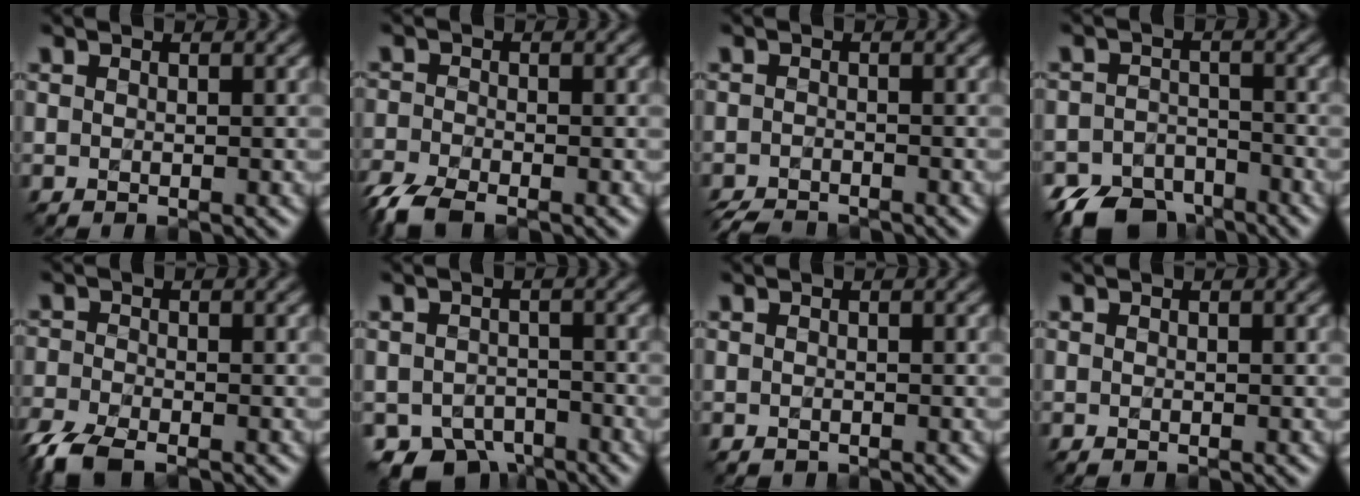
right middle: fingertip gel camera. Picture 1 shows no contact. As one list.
[{"total": 5.6, "force": [-4.7, 1.7, 2.5], "torque": [-0.052, -0.022, -0.097]}, {"total": 3.5, "force": [-3.4, 0.4, 0.6], "torque": [-0.010, -0.015, -0.062]}, {"total": 6.5, "force": [-5.4, 3.2, 1.8], "torque": [-0.026, -0.016, -0.101]}, {"total": 6.1, "force": [-5.0, 2.1, 2.9], "torque": [-0.065, -0.025, -0.100]}, {"total": 5.4, "force": [-3.9, 3.3, 2.0], "torque": [-0.028, -0.023, -0.065]}, {"total": 0.5, "force": [-0.3, 0.4, 0.1], "torque": [-0.003, -0.003, -0.005]}, {"total": 0.0}]